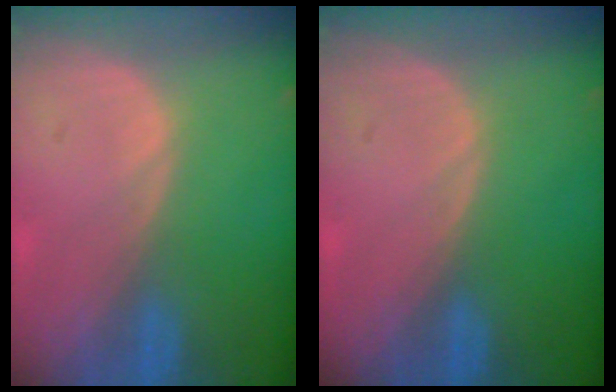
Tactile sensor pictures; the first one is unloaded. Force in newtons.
{"total": 0.0}